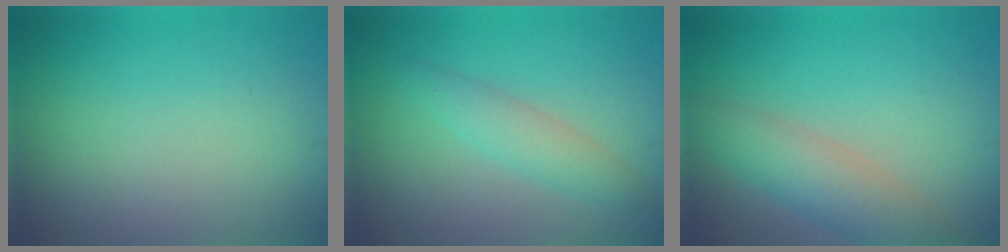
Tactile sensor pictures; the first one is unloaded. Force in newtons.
{"total": 2.4, "press": 2.4, "slide": 0.1}
{"total": 4.1, "press": 4.1, "slide": 0.0}